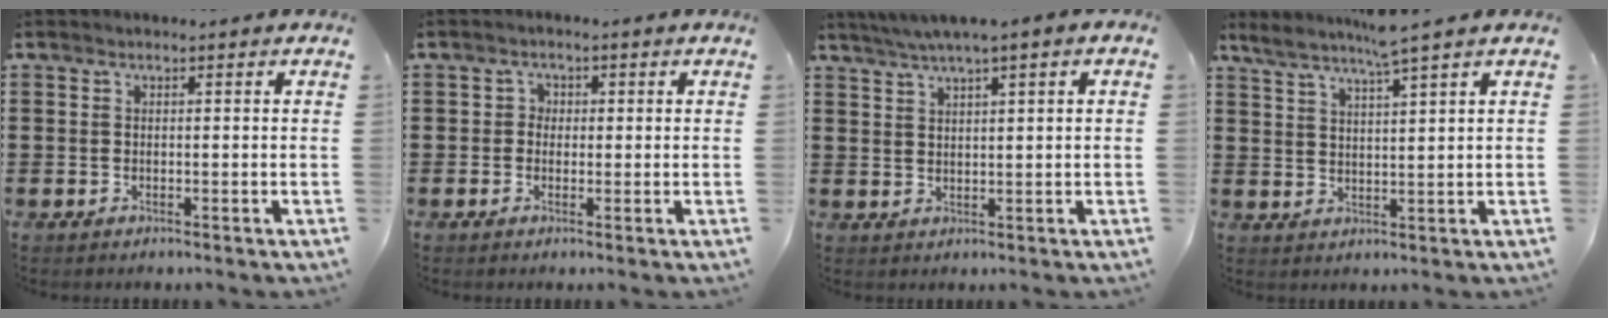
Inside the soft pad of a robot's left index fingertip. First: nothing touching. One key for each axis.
{"total": 1.6, "fx": -0.3, "fy": 1.5, "fz": 0.5, "tx": -0.015, "ty": 0.007, "tz": -0.009}
{"total": 3.0, "fx": 2.0, "fy": -0.1, "fz": 2.2, "tx": -0.045, "ty": 0.001, "tz": 0.035}
{"total": 4.6, "fx": 3.8, "fy": -0.9, "fz": 2.4, "tx": -0.059, "ty": -0.018, "tz": 0.064}